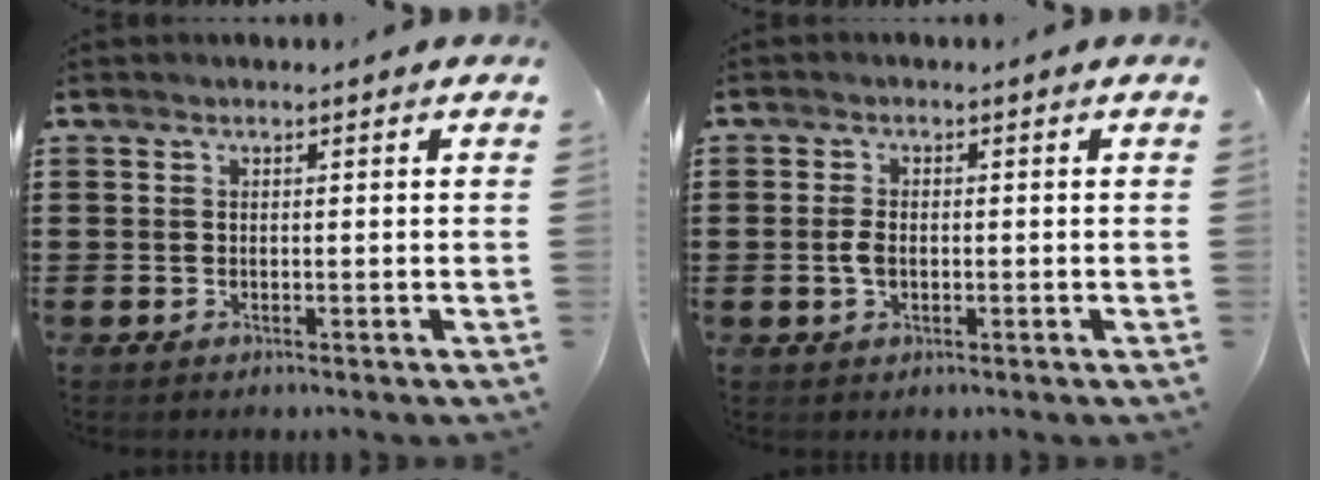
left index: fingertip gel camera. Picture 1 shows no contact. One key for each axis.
{"total": 2.5, "fx": -0.3, "fy": 1.4, "fz": 2.1, "tx": -0.056, "ty": -0.003, "tz": -0.009}